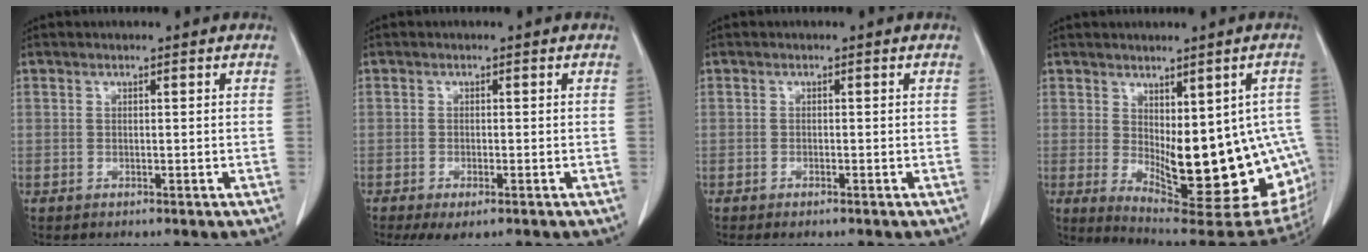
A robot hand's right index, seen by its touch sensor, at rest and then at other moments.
{"total": 3.7, "force": [-2.1, 1.2, 2.7], "torque": [-0.045, -0.009, -0.030]}
{"total": 0.7, "force": [-0.5, 0.1, 0.5], "torque": [-0.008, -0.001, -0.006]}
{"total": 21.2, "force": [-3.1, 8.1, 19.3], "torque": [-0.181, -0.008, -0.017]}